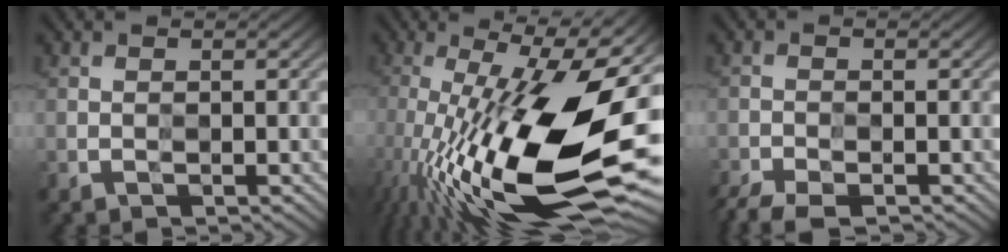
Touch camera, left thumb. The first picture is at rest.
{"total": 20.0, "force": [-4.1, 6.1, 18.6], "torque": [-0.292, -0.010, -0.080]}
{"total": 5.1, "force": [-4.3, 1.3, 2.4], "torque": [-0.045, -0.017, -0.079]}